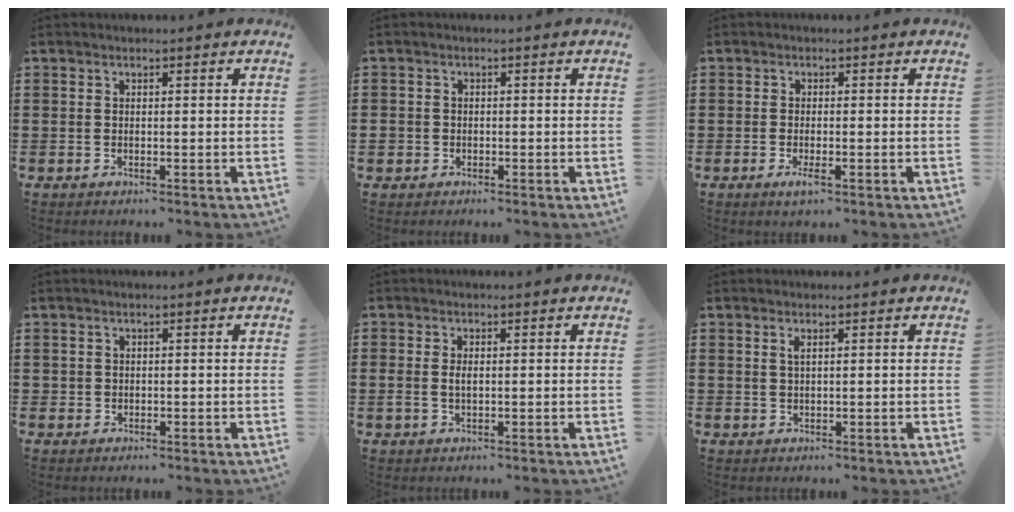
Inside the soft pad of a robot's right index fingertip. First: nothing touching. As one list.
[{"total": 1.4, "force": [-0.8, 1.1, 0.3], "torque": [-0.010, 0.001, -0.019]}, {"total": 2.0, "force": [-0.9, 0.3, 1.8], "torque": [-0.037, -0.008, -0.017]}, {"total": 0.6, "force": [0.0, 0.6, 0.1], "torque": [-0.003, 0.003, -0.002]}, {"total": 1.6, "force": [0.0, 0.8, 1.4], "torque": [-0.028, 0.005, -0.001]}, {"total": 0.9, "force": [0.4, 0.2, 0.8], "torque": [-0.018, 0.001, 0.006]}]